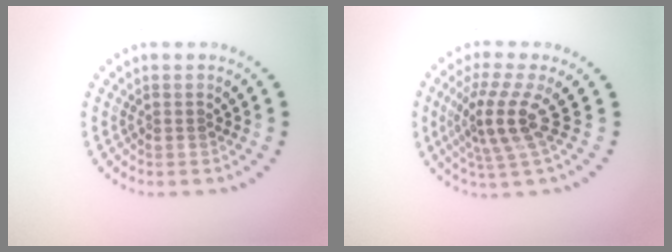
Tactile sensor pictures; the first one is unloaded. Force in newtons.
{"total": 3.9, "press": 2.7, "slide": 2.8}